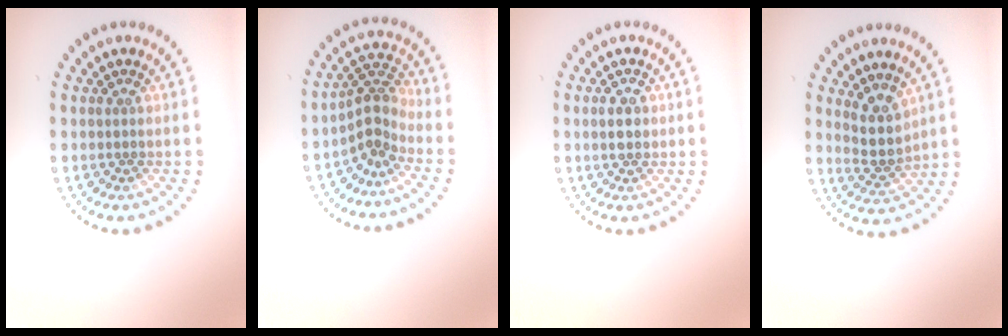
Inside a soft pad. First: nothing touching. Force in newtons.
{"total": 2.9, "press": 1.9, "slide": 2.2}
{"total": 2.2, "press": 2.2, "slide": 0.1}
{"total": 2.9, "press": 2.3, "slide": 1.8}